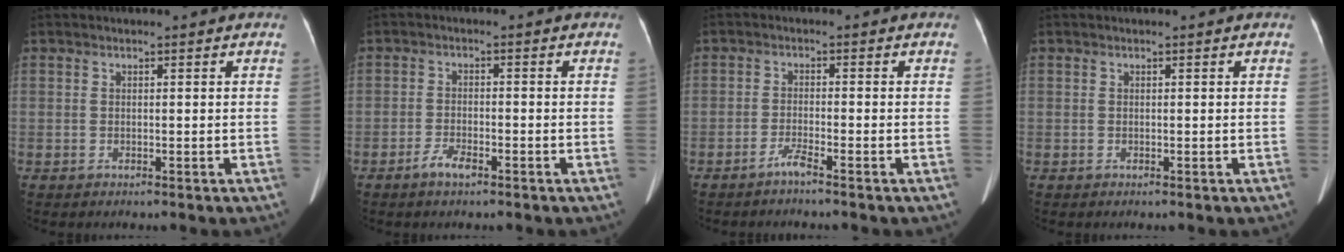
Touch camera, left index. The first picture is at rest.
{"total": 2.8, "force": [-2.0, 0.7, 1.8], "torque": [-0.039, 0.000, -0.038]}
{"total": 2.1, "force": [-1.8, -0.4, 1.1], "torque": [-0.027, -0.003, -0.035]}
{"total": 0.0}